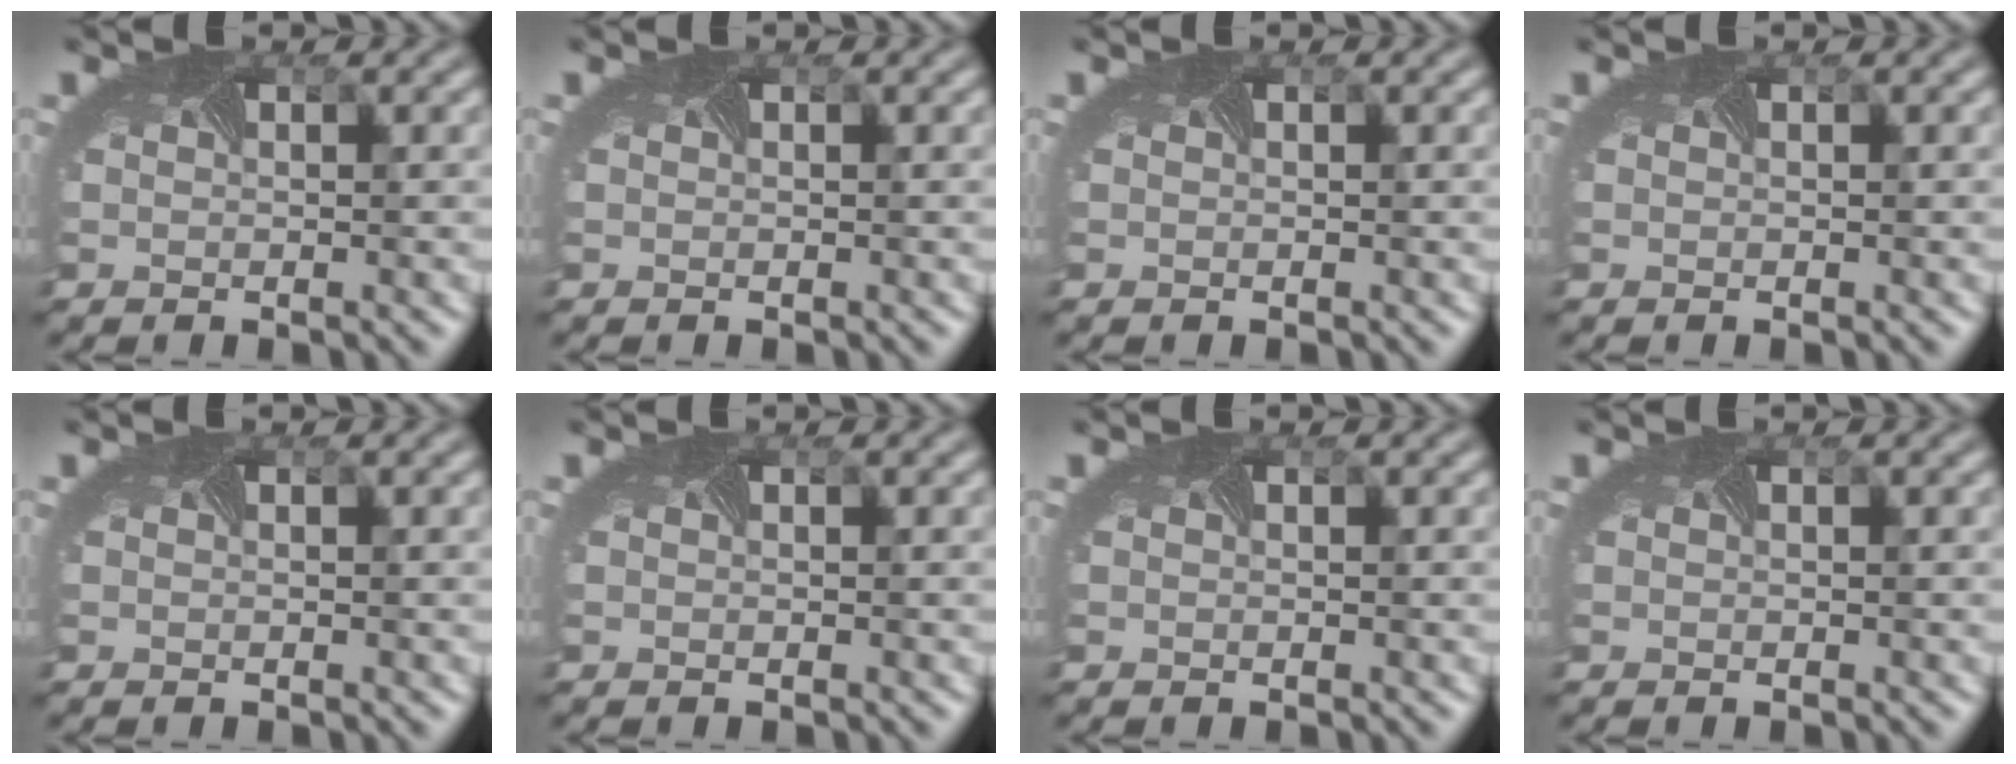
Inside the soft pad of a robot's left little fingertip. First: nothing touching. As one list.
[{"total": 0.0}, {"total": 0.0}, {"total": 0.0}, {"total": 0.0}, {"total": 0.0}, {"total": 0.0}, {"total": 0.0}]